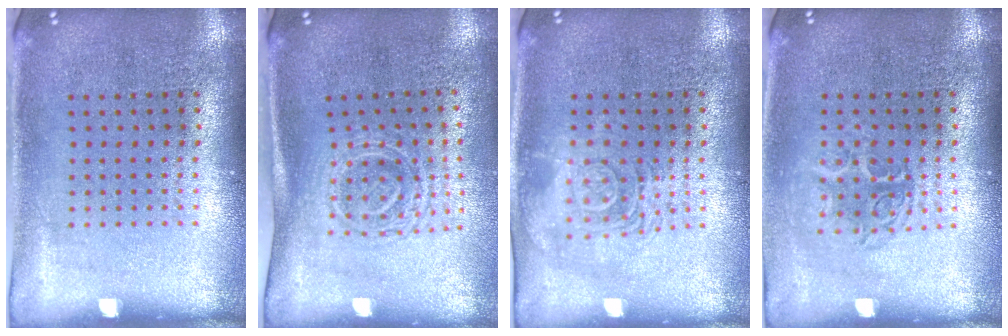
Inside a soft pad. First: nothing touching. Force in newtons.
{"total": 1.7, "press": 1.3, "slide": 1.1}
{"total": 2.5, "press": 2.5, "slide": 0.5}
{"total": 1.2, "press": 1.1, "slide": 0.6}